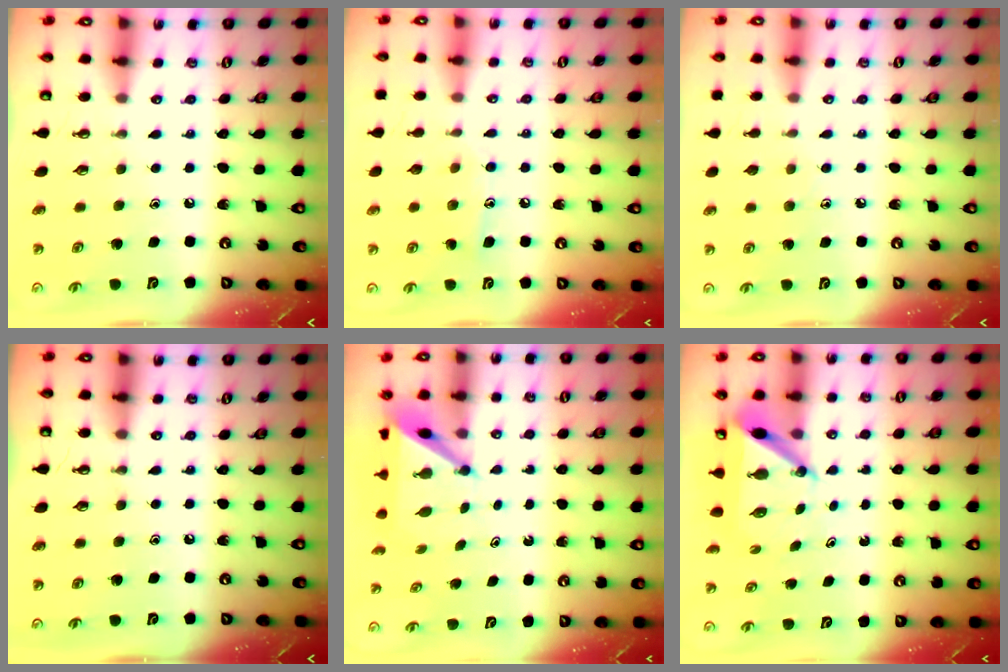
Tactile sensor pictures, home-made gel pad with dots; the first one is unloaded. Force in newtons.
{"total": 7.3, "press": 7.3, "slide": 0.5}
{"total": 5.2, "press": 5.2, "slide": 0.7}
{"total": 0.0}
{"total": 5.3, "press": 5.3, "slide": 0.1}
{"total": 5.9, "press": 5.9, "slide": 0.2}